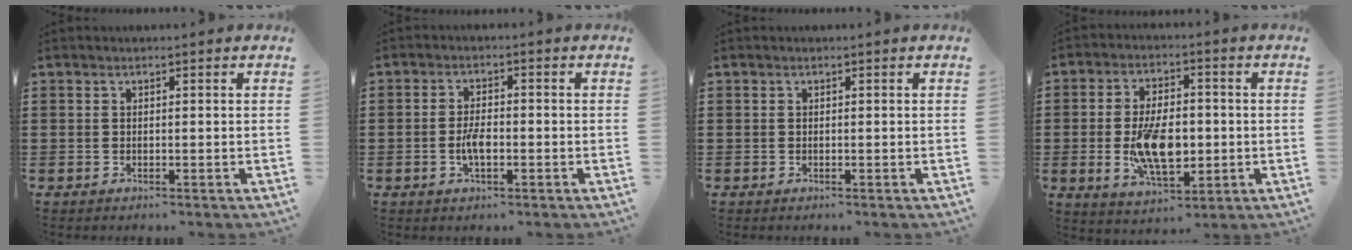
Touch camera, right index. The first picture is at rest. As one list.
[{"total": 3.7, "force": [-0.9, 1.5, 3.3], "torque": [-0.074, 0.000, -0.020]}, {"total": 0.0}, {"total": 10.0, "force": [-1.4, 5.2, 8.3], "torque": [-0.168, 0.000, -0.028]}]